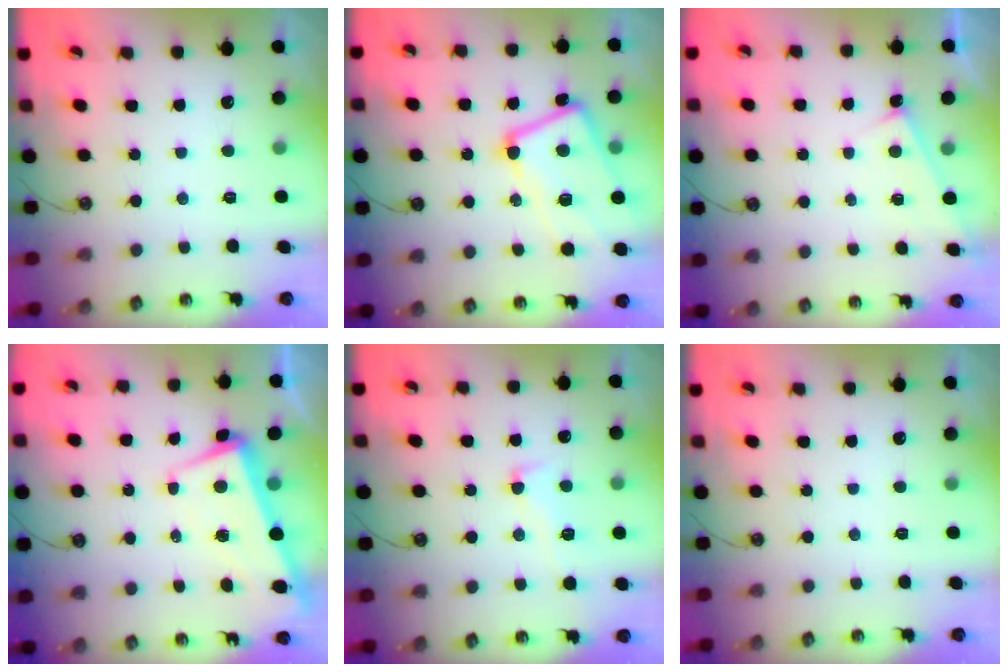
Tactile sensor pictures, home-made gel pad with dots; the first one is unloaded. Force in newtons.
{"total": 8.4, "press": 8.2, "slide": 1.6}
{"total": 4.1, "press": 4.1, "slide": 0.1}
{"total": 1.7, "press": 1.0, "slide": 1.4}
{"total": 3.0, "press": 2.8, "slide": 1.1}
{"total": 0.0}